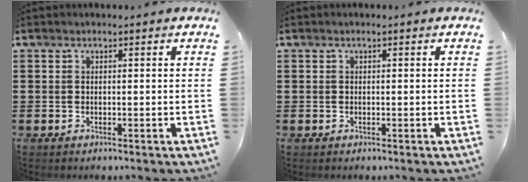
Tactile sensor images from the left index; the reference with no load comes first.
{"total": 0.0}